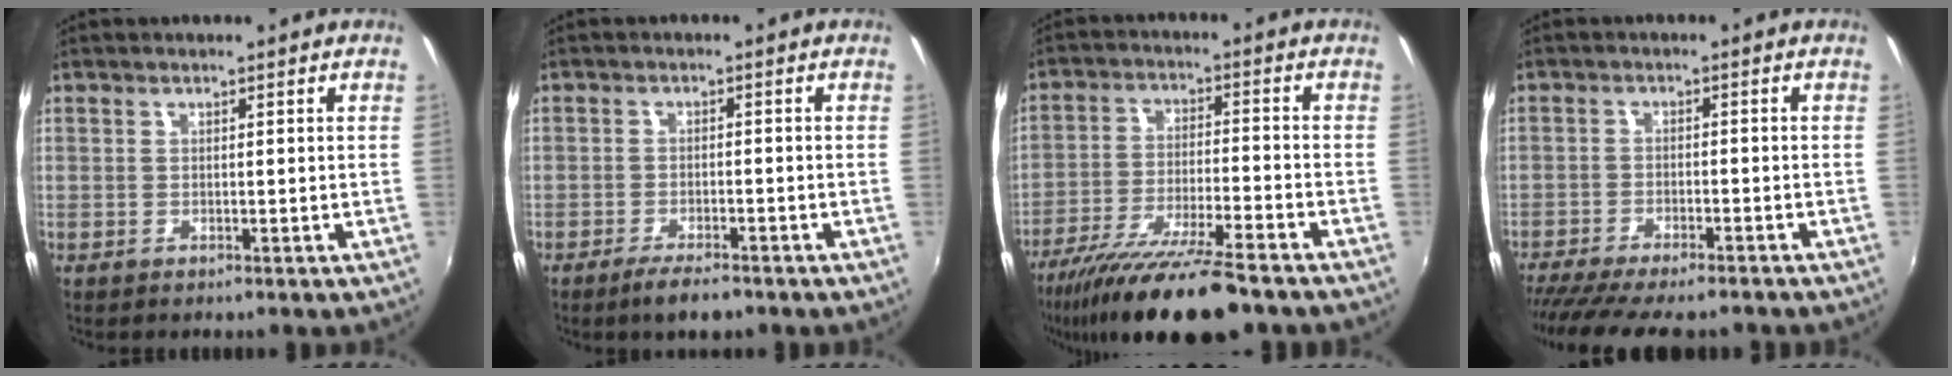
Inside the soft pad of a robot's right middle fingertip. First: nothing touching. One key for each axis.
{"total": 4.9, "fx": -3.7, "fy": 1.2, "fz": 2.9, "tx": -0.066, "ty": -0.009, "tz": -0.066}
{"total": 17.2, "fx": -13.7, "fy": 1.9, "fz": 10.3, "tx": -0.203, "ty": -0.040, "tz": -0.232}
{"total": 13.7, "fx": -11.8, "fy": 2.6, "fz": 6.6, "tx": -0.139, "ty": -0.042, "tz": -0.182}